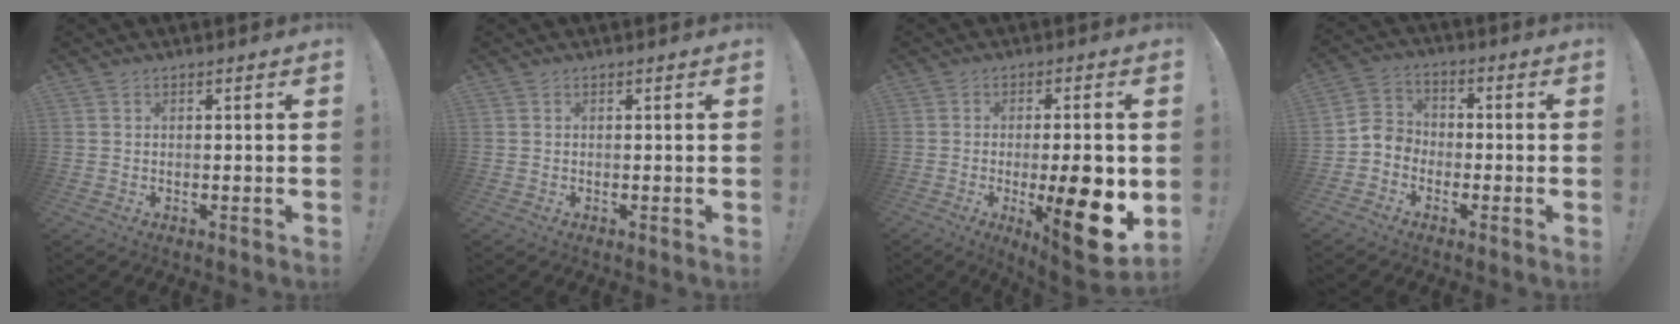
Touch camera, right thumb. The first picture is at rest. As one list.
[{"total": 0.0}, {"total": 16.6, "force": [-3.7, 4.0, 15.7], "torque": [-0.207, -0.003, -0.044]}, {"total": 6.4, "force": [-4.2, 4.6, 1.4], "torque": [-0.028, 0.031, -0.079]}]